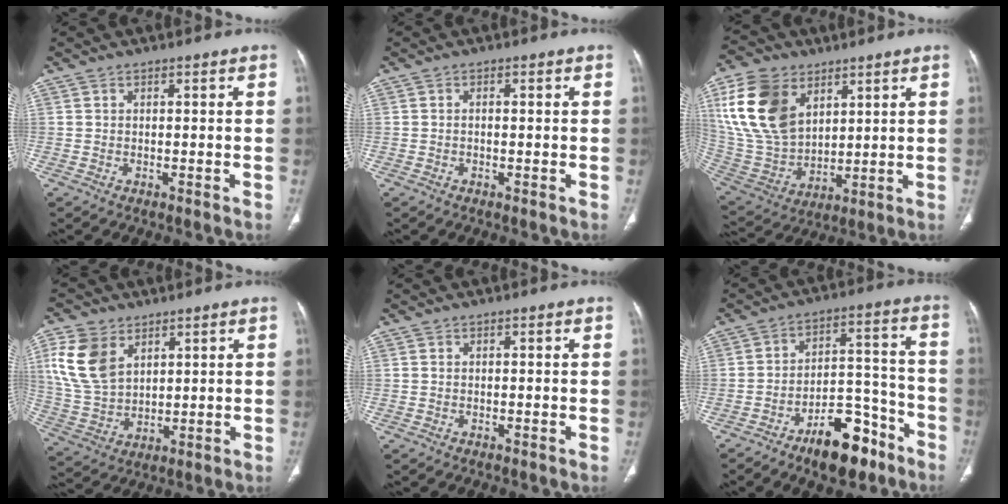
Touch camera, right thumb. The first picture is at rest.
{"total": 0.6, "force": [-0.1, 0.2, 0.5], "torque": [-0.014, 0.002, -0.002]}
{"total": 19.1, "force": [7.8, 12.7, 12.0], "torque": [-0.224, -0.021, 0.163]}
{"total": 12.1, "force": [5.1, 8.1, 7.4], "torque": [-0.144, -0.014, 0.110]}
{"total": 0.0}
{"total": 13.8, "force": [-9.2, 6.1, 8.2], "torque": [-0.097, 0.082, -0.145]}